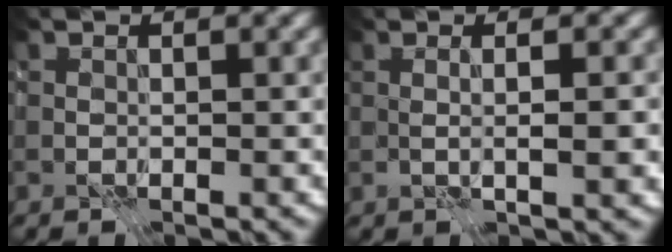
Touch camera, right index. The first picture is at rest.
{"total": 3.2, "force": [0.1, 0.9, 3.1], "torque": [-0.032, 0.004, -0.006]}